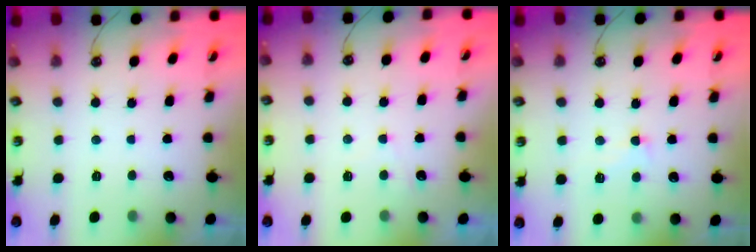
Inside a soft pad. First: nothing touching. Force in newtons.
{"total": 6.3, "press": 6.3, "slide": 0.3}
{"total": 1.3, "press": 0.3, "slide": 1.3}